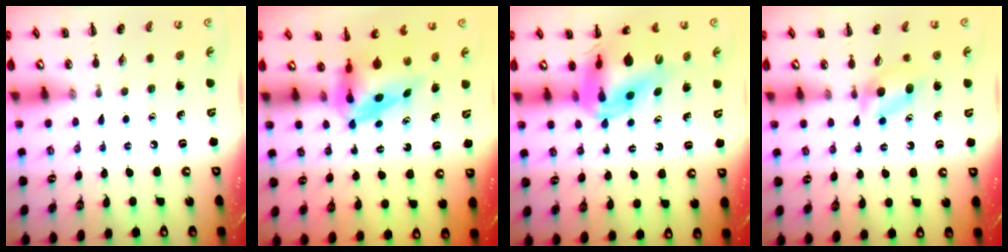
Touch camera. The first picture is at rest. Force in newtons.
{"total": 4.0, "press": 3.9, "slide": 0.7}
{"total": 14.5, "press": 13.8, "slide": 4.3}
{"total": 4.1, "press": 3.7, "slide": 1.6}